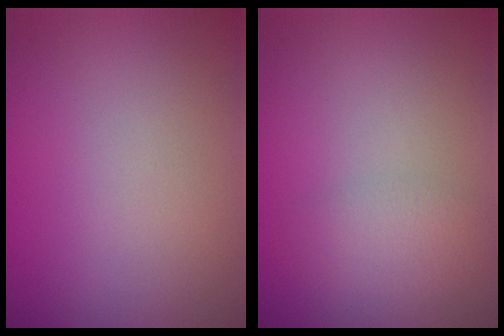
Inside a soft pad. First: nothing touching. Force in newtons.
{"total": 2.2, "press": 2.2, "slide": 0.1}